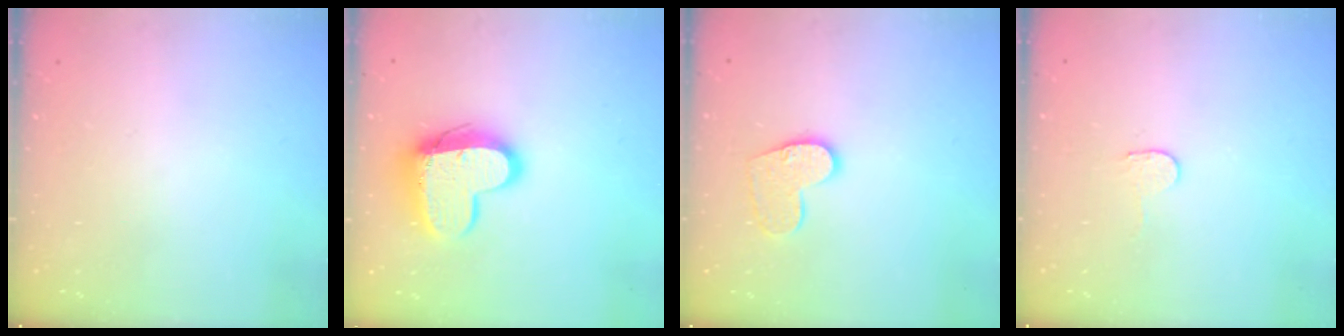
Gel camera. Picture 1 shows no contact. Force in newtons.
{"total": 13.5, "press": 13.5, "slide": 1.2}
{"total": 10.4, "press": 10.4, "slide": 0.7}
{"total": 2.3, "press": 2.3, "slide": 0.2}